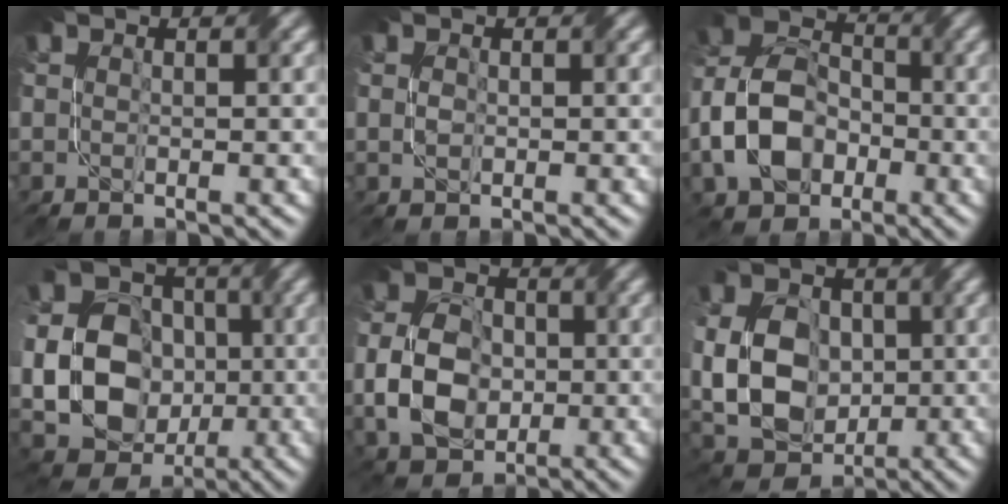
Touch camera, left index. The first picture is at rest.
{"total": 0.8, "force": [-0.5, 0.3, 0.4], "torque": [-0.009, -0.003, -0.010]}
{"total": 7.2, "force": [-3.2, 5.1, 4.0], "torque": [-0.074, 0.001, -0.073]}
{"total": 16.2, "force": [-1.8, 14.0, 8.1], "torque": [-0.182, 0.001, -0.055]}
{"total": 6.0, "force": [-1.7, 4.3, 3.9], "torque": [-0.080, -0.001, -0.044]}
{"total": 12.7, "force": [-0.5, 9.8, 8.1], "torque": [-0.170, 0.010, -0.029]}